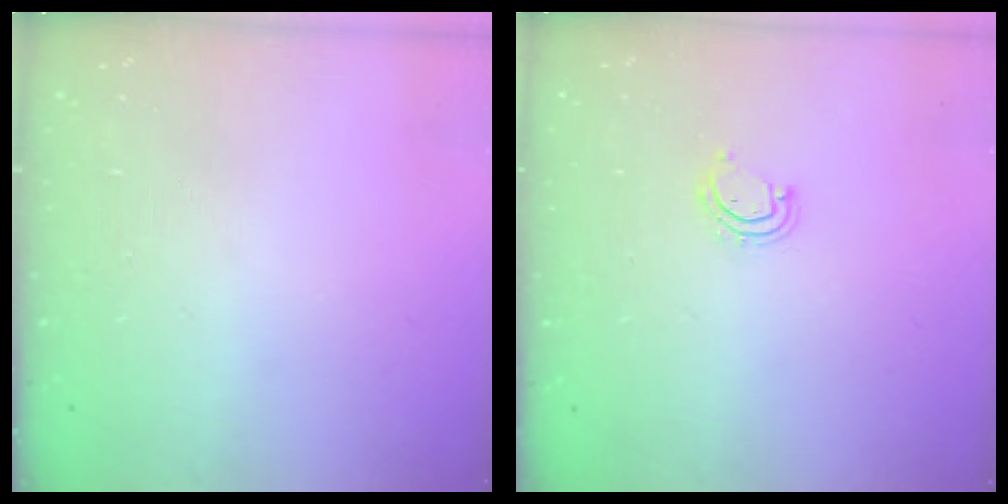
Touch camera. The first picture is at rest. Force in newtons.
{"total": 4.0, "press": 4.0, "slide": 0.3}